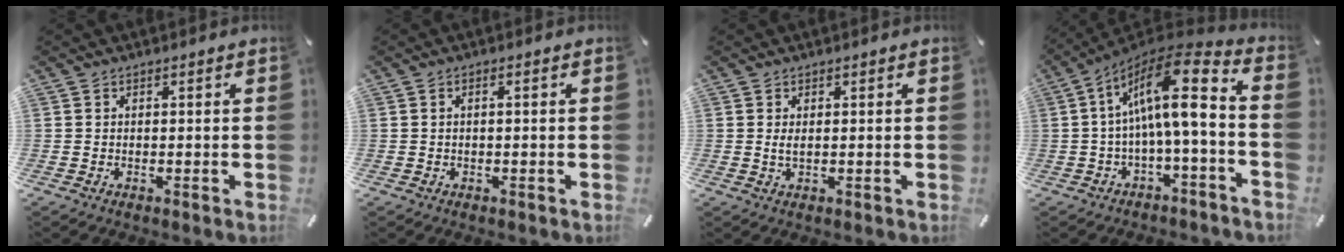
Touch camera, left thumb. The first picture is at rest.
{"total": 1.2, "force": [-0.2, 0.2, 1.2], "torque": [-0.020, -0.002, -0.003]}
{"total": 1.5, "force": [0.5, 0.6, 1.3], "torque": [-0.019, -0.001, 0.005]}
{"total": 14.4, "force": [1.3, 4.1, 13.7], "torque": [-0.227, -0.025, 0.013]}